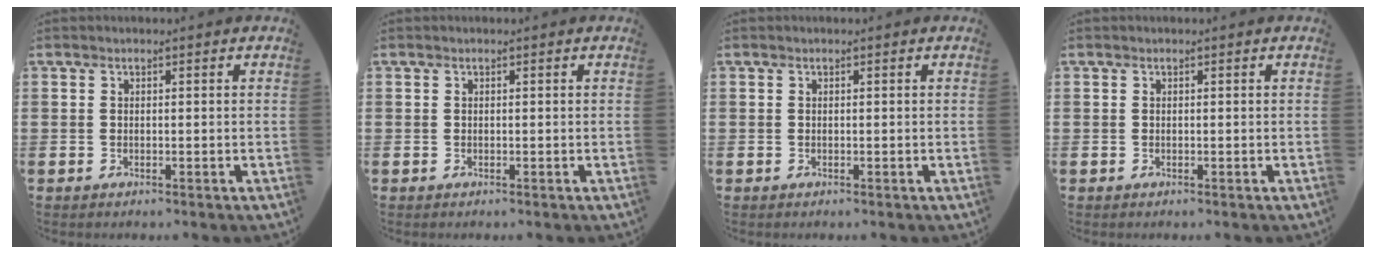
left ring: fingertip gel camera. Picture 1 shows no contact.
{"total": 0.0}
{"total": 0.0}
{"total": 0.0}